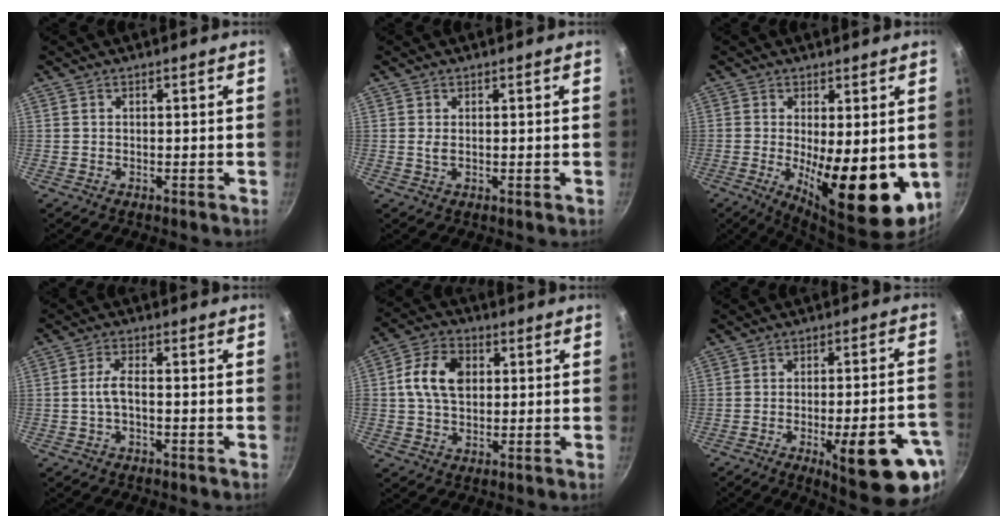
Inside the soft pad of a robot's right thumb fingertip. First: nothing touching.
{"total": 1.1, "force": [0.3, 0.4, 1.0], "torque": [-0.020, -0.004, 0.004]}
{"total": 15.5, "force": [-2.0, 5.4, 14.4], "torque": [-0.186, -0.019, -0.017]}
{"total": 3.7, "force": [-0.9, 1.3, 3.3], "torque": [-0.072, 0.017, -0.024]}
{"total": 9.8, "force": [1.6, 6.9, 6.7], "torque": [-0.106, 0.012, 0.017]}
{"total": 18.4, "force": [-7.1, 5.0, 16.2], "torque": [-0.185, 0.019, -0.089]}